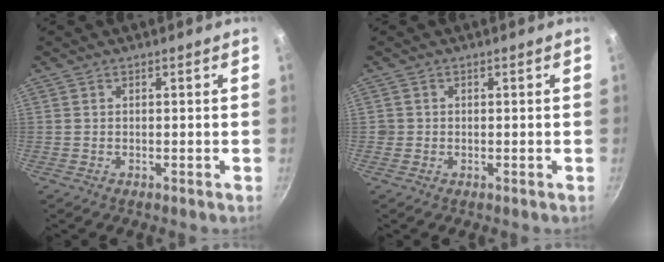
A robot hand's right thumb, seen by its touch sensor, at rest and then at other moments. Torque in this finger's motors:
{"motor_torque": [-0.40, 0.61, 0.26, 0.12, -0.03]}